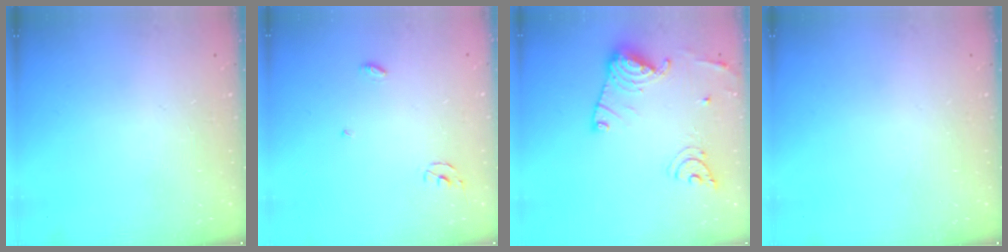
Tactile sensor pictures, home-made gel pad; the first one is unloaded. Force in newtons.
{"total": 3.1, "press": 3.1, "slide": 0.2}
{"total": 15.7, "press": 15.6, "slide": 1.6}
{"total": 0.0}